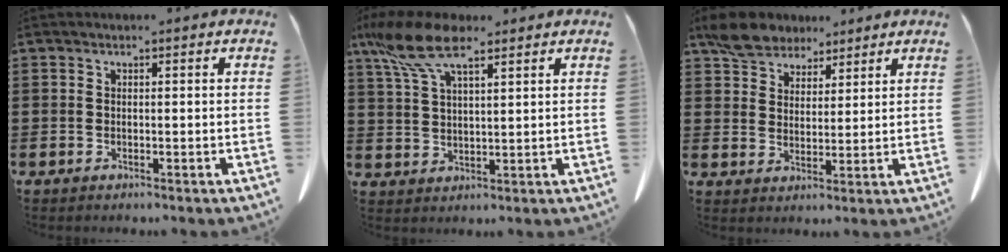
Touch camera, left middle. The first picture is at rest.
{"total": 9.0, "force": [6.0, 3.0, 6.0], "torque": [-0.148, -0.014, 0.108]}
{"total": 5.9, "force": [5.2, 2.7, 1.1], "torque": [-0.044, -0.006, 0.100]}